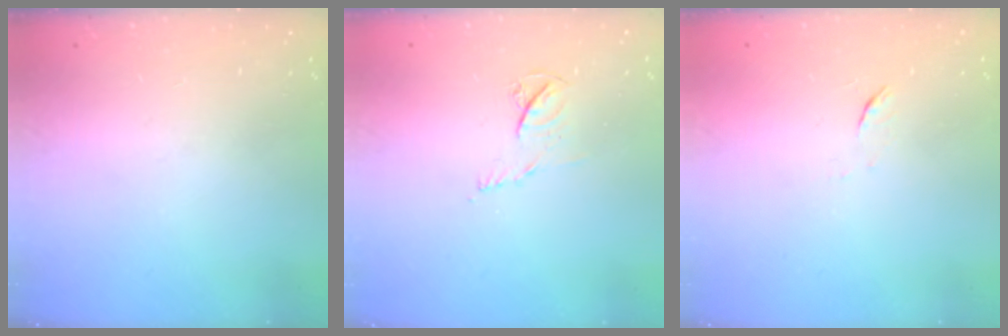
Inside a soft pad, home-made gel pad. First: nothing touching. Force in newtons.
{"total": 5.4, "press": 5.3, "slide": 0.7}
{"total": 4.5, "press": 4.5, "slide": 0.7}